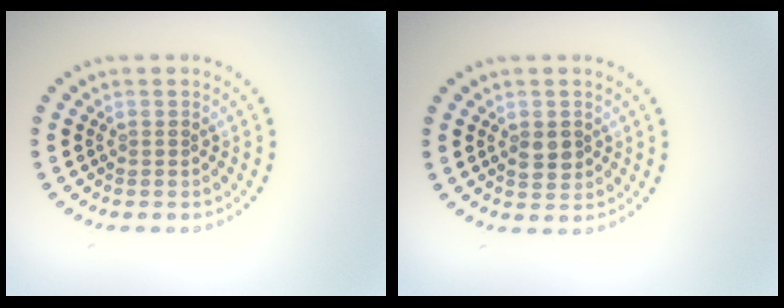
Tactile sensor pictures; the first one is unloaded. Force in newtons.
{"total": 1.8, "press": 1.8, "slide": 0.2}